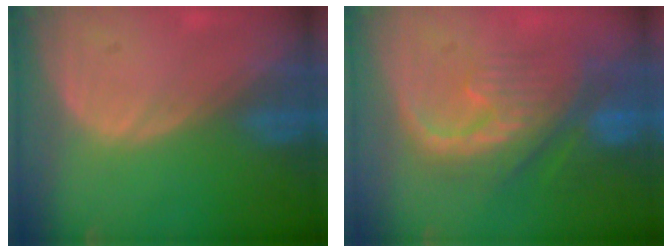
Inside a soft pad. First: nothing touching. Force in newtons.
{"total": 9.9, "press": 9.2, "slide": 3.7}